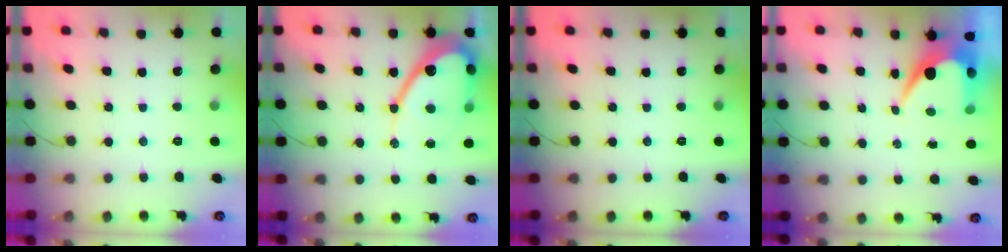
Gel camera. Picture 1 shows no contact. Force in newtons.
{"total": 16.3, "press": 16.3, "slide": 1.5}
{"total": 0.0}
{"total": 8.2, "press": 8.2, "slide": 0.4}